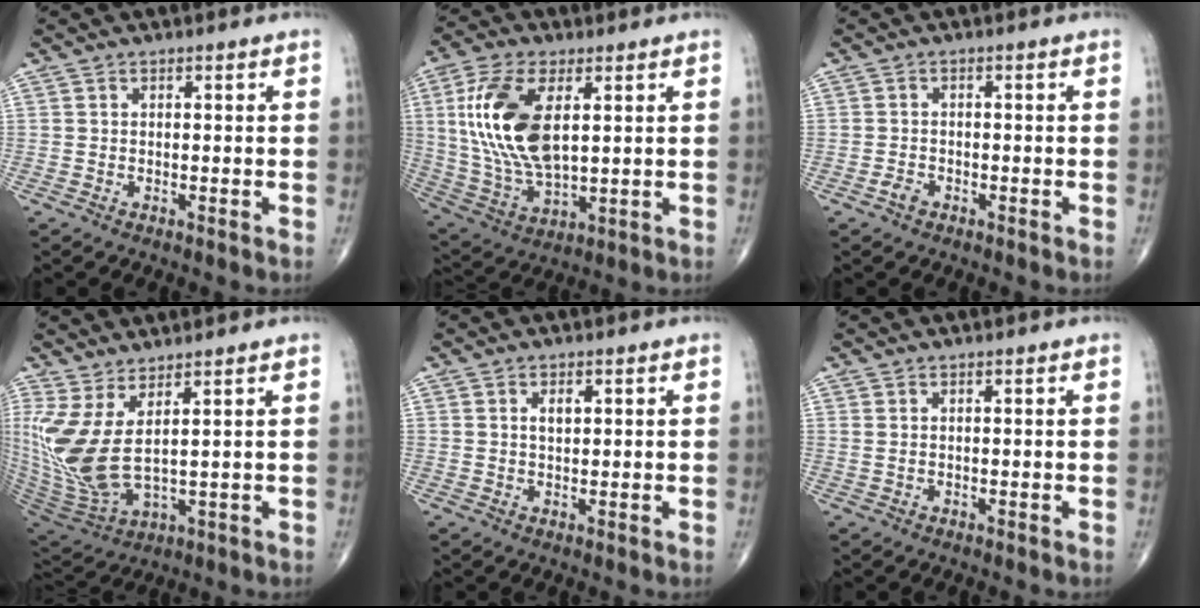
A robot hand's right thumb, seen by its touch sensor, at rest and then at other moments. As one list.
[{"total": 17.6, "force": [3.9, 8.8, 14.8], "torque": [-0.303, -0.012, 0.081]}, {"total": 1.6, "force": [-1.0, 0.9, 0.8], "torque": [-0.015, 0.007, -0.019]}, {"total": 13.0, "force": [3.3, 4.2, 11.9], "torque": [-0.284, -0.035, 0.084]}, {"total": 1.9, "force": [0.7, 1.0, 1.5], "torque": [-0.023, -0.002, 0.011]}, {"total": 0.6, "force": [0.3, 0.2, 0.5], "torque": [-0.015, 0.005, 0.007]}]